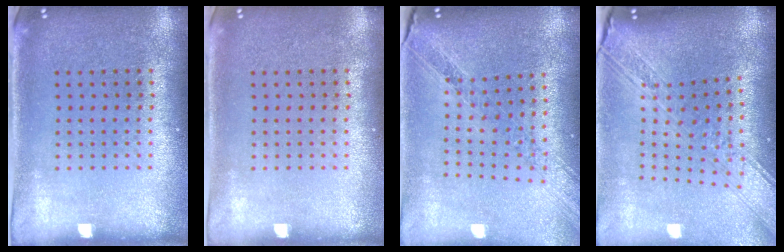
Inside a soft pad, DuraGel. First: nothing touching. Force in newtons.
{"total": 0.0}
{"total": 1.2, "press": 1.2, "slide": 0.1}
{"total": 3.3, "press": 2.5, "slide": 2.2}